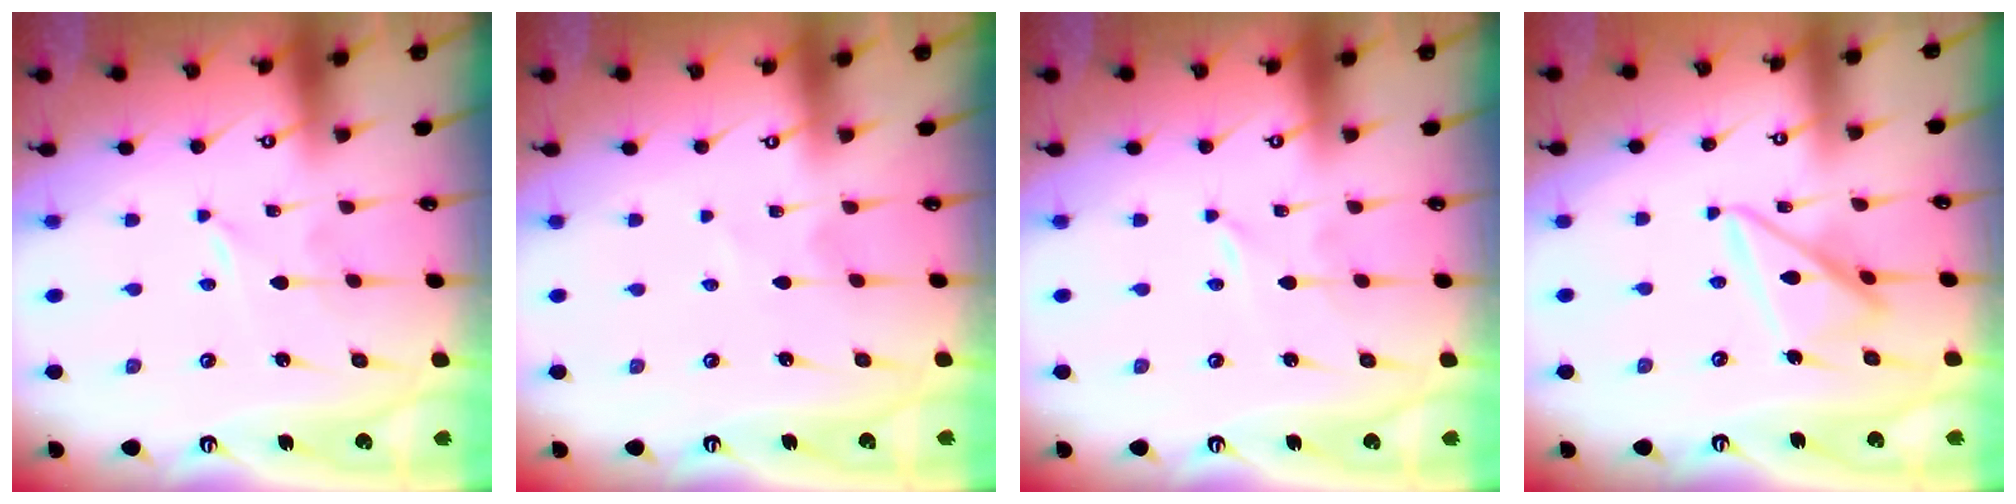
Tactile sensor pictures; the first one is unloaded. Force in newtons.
{"total": 1.0, "press": 1.0, "slide": 0.1}
{"total": 0.0}
{"total": 13.4, "press": 13.4, "slide": 1.3}